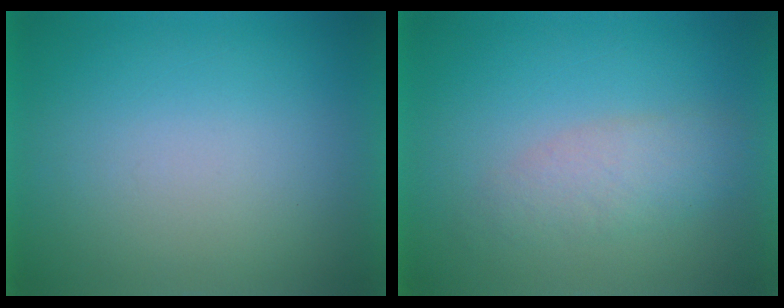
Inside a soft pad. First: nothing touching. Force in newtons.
{"total": 2.9}